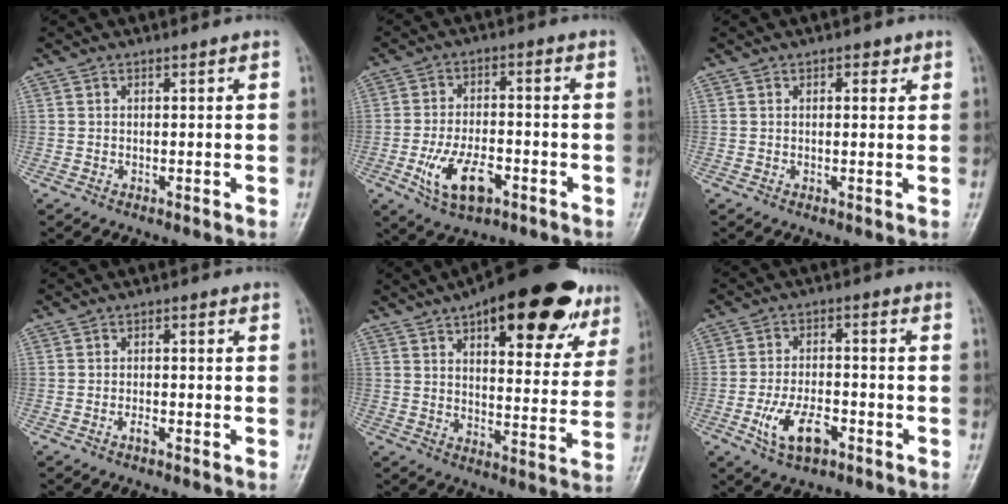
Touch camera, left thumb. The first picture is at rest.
{"total": 10.0, "force": [-4.1, 5.2, 7.6], "torque": [-0.136, 0.017, -0.069]}
{"total": 2.0, "force": [1.0, 1.2, 1.2], "torque": [-0.002, 0.001, 0.010]}
{"total": 1.5, "force": [-0.9, 0.6, 1.0], "torque": [-0.016, 0.010, -0.020]}
{"total": 23.4, "force": [13.3, 9.5, 16.8], "torque": [-0.191, -0.020, 0.185]}
{"total": 7.7, "force": [-3.6, 3.9, 5.5], "torque": [-0.099, 0.021, -0.064]}